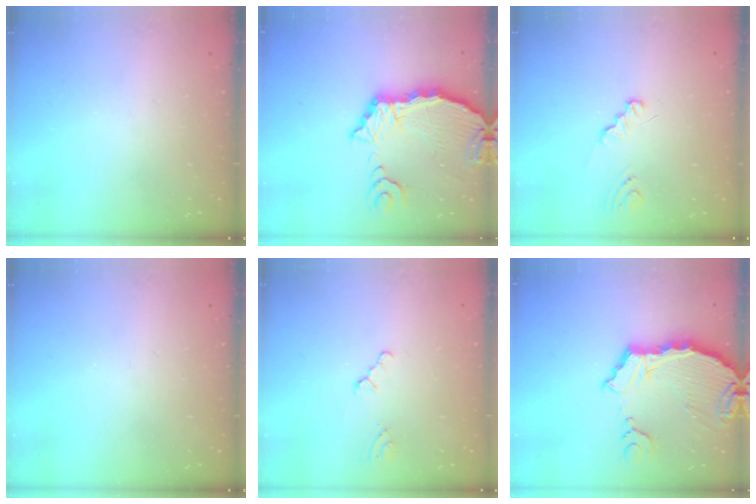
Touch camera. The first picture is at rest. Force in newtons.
{"total": 11.4, "press": 11.3, "slide": 1.4}
{"total": 1.1, "press": 1.1, "slide": 0.1}
{"total": 0.0}
{"total": 0.5, "press": 0.5, "slide": 0.2}
{"total": 10.4, "press": 10.3, "slide": 1.1}